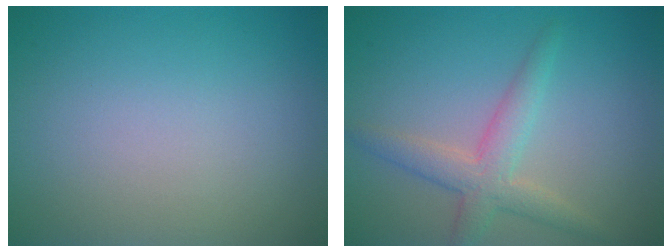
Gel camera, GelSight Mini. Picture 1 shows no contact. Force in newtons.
{"total": 3.3, "press": 3.3, "slide": 0.2}